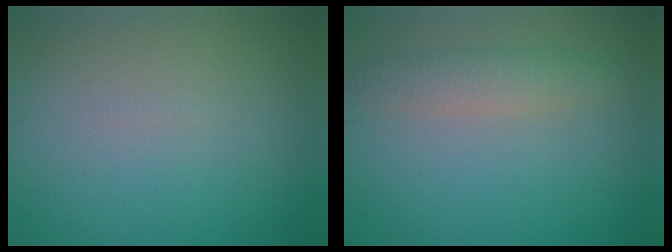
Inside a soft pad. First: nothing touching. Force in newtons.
{"total": 2.5, "press": 2.5, "slide": 0.1}